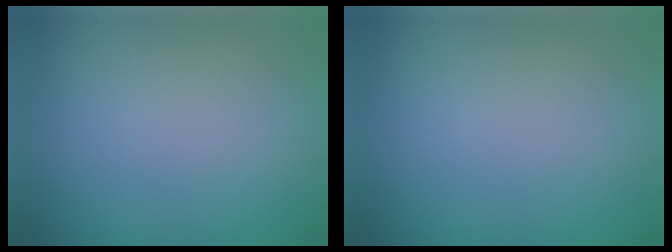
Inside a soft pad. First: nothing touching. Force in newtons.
{"total": 0.0}